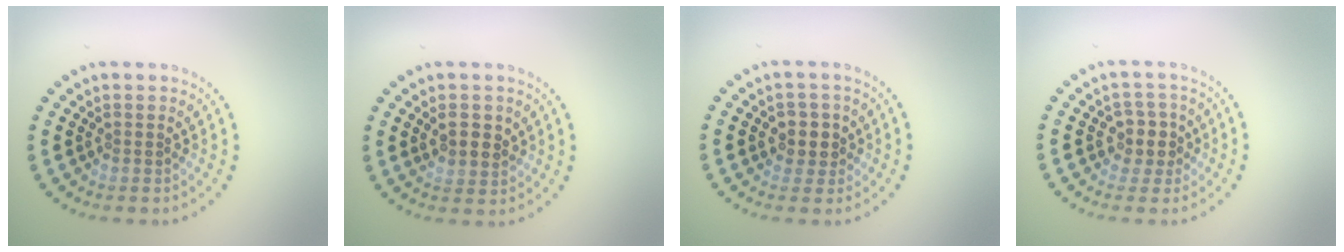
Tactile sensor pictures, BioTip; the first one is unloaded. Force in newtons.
{"total": 2.6, "press": 2.6, "slide": 0.6}
{"total": 2.5, "press": 2.3, "slide": 0.9}
{"total": 2.5, "press": 2.3, "slide": 1.1}